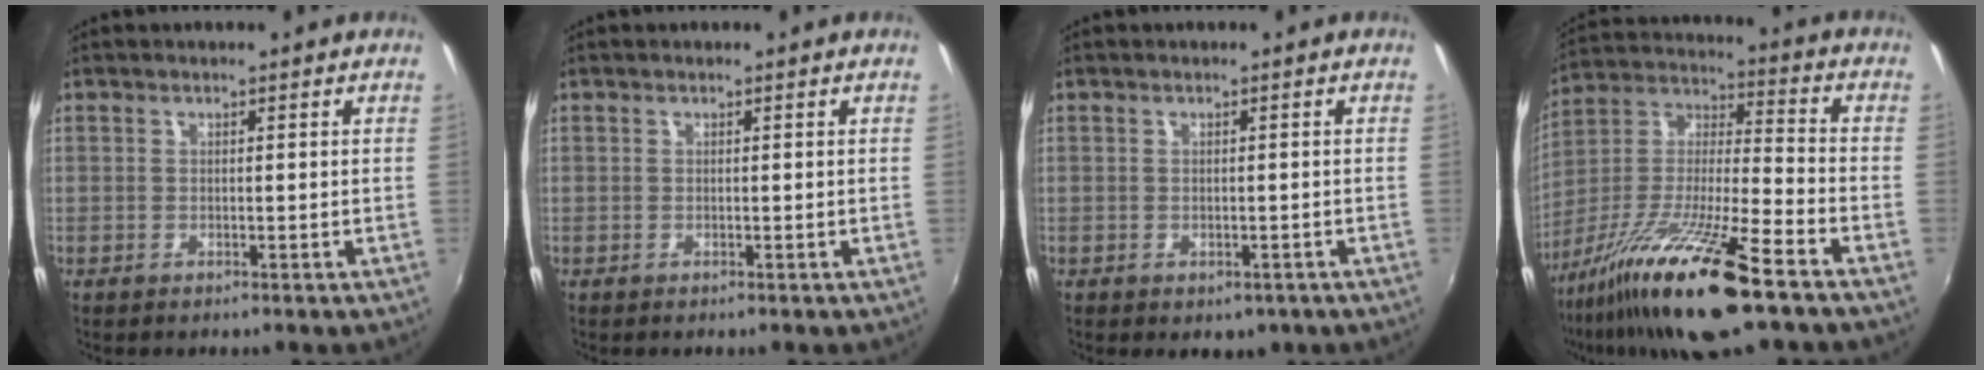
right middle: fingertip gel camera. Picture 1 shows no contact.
{"total": 0.0}
{"total": 2.3, "force": [-1.0, 1.8, 1.2], "torque": [-0.021, -0.008, -0.010]}
{"total": 19.7, "force": [-12.5, 2.3, 15.0], "torque": [-0.283, -0.020, -0.233]}